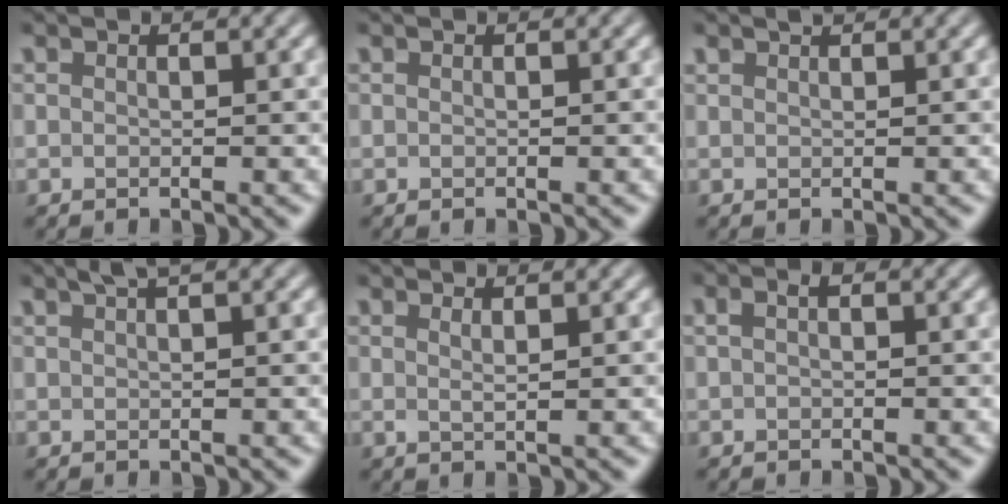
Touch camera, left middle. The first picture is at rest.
{"total": 0.0}
{"total": 0.7, "force": [0.7, 0.1, 0.2], "torque": [-0.002, 0.001, 0.012]}
{"total": 1.8, "force": [1.2, 0.3, 1.3], "torque": [-0.015, 0.004, 0.015]}
{"total": 1.0, "force": [0.5, 0.3, 0.8], "torque": [-0.009, -0.001, 0.006]}
{"total": 1.0, "force": [0.2, 0.5, 0.8], "torque": [-0.018, 0.005, 0.002]}